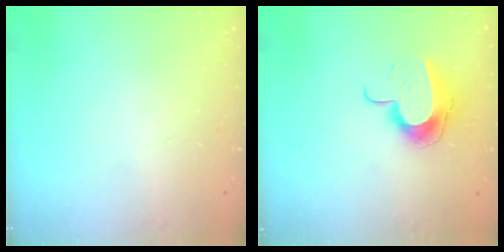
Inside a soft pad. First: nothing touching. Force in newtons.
{"total": 10.8, "press": 10.8, "slide": 0.9}